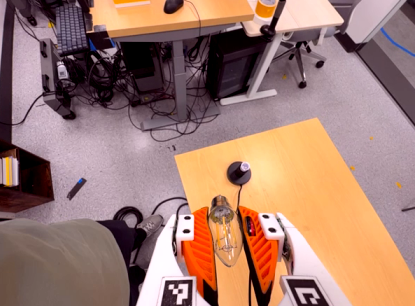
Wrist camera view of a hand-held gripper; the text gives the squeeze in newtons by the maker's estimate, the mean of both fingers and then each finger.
{"total": 19.4, "left": 20.8, "right": 18.1}